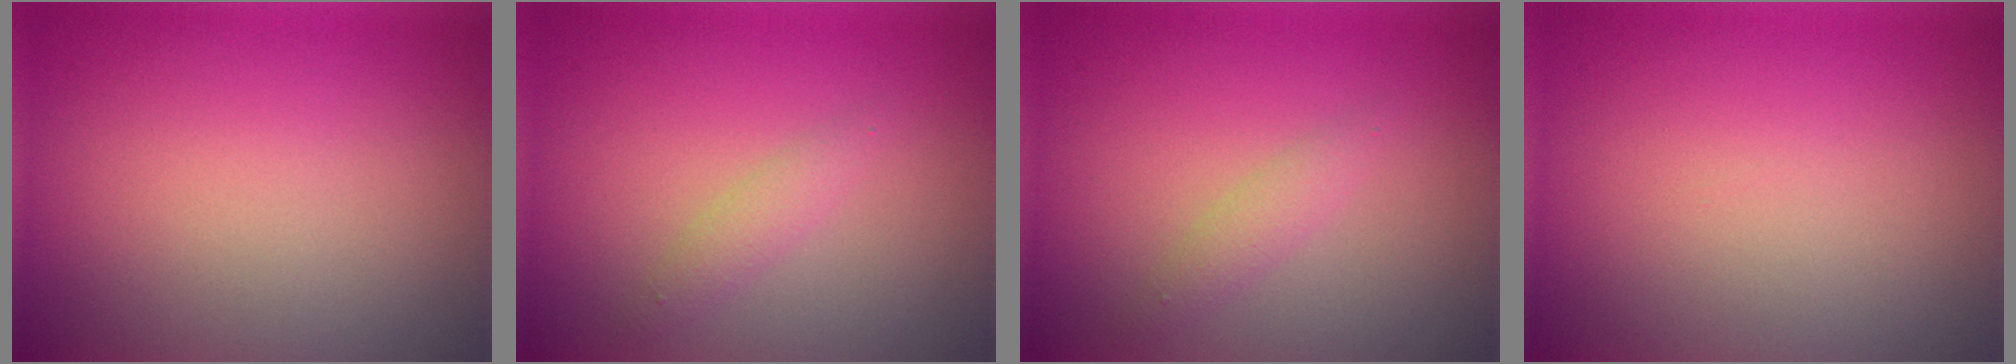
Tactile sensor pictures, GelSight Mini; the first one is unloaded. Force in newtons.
{"total": 1.4, "press": 1.4, "slide": 0.0}
{"total": 1.4, "press": 1.4, "slide": 0.0}
{"total": 0.0}